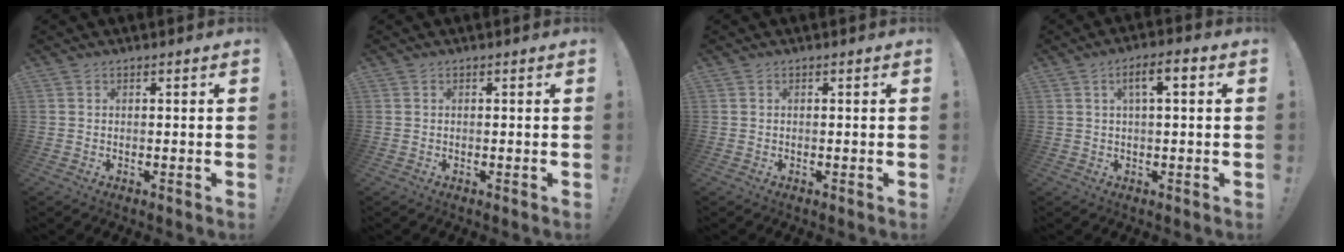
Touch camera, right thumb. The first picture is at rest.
{"total": 0.0}
{"total": 0.0}
{"total": 5.4, "force": [1.2, 1.4, 5.1], "torque": [-0.089, 0.007, 0.014]}